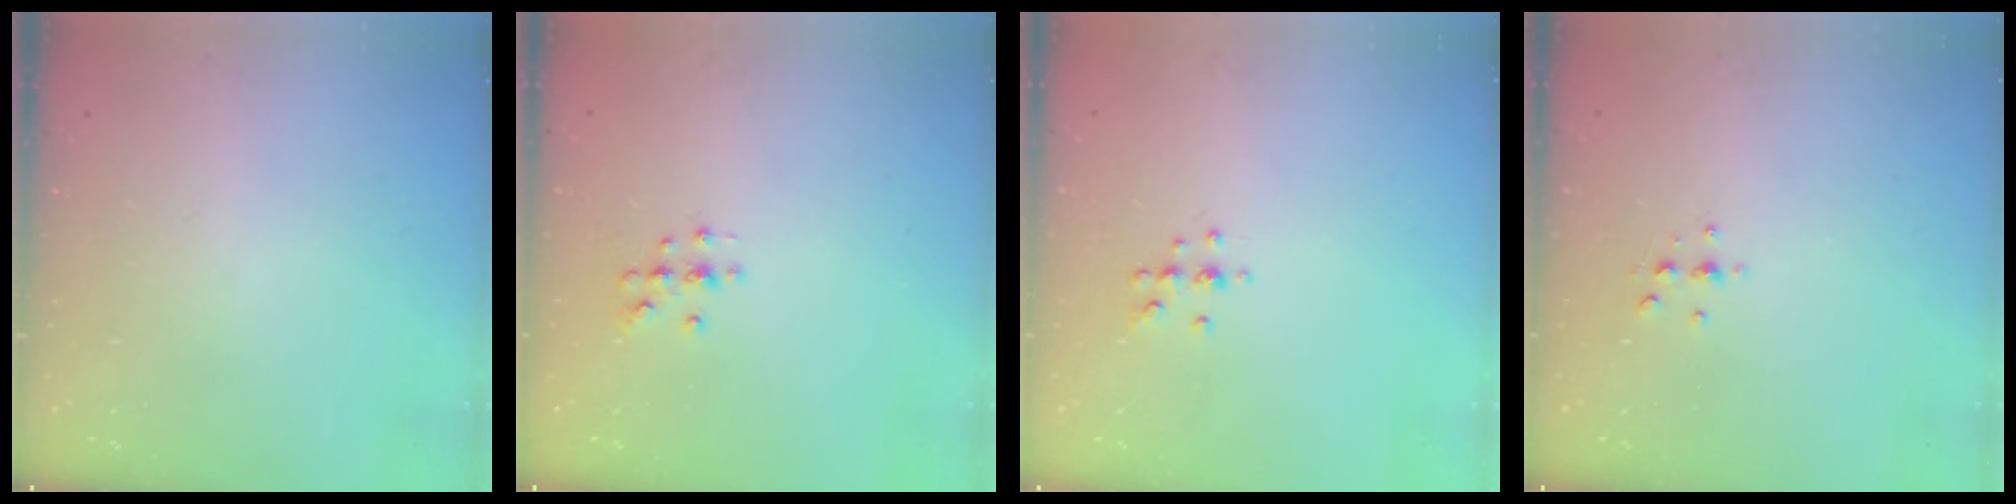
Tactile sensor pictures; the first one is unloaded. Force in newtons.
{"total": 5.4, "press": 5.2, "slide": 1.6}
{"total": 5.5, "press": 5.2, "slide": 1.6}
{"total": 3.3, "press": 3.2, "slide": 0.4}